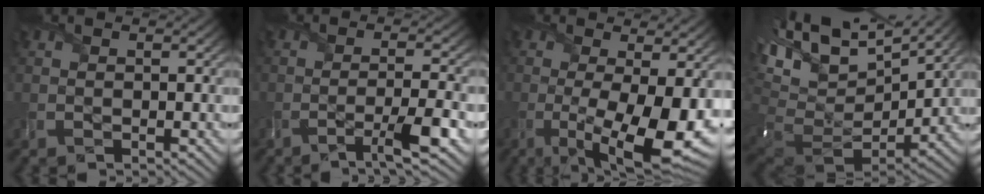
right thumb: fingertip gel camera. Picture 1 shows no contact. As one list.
[{"total": 5.7, "force": [-3.1, 0.7, 4.8], "torque": [-0.074, 0.008, -0.060]}, {"total": 12.2, "force": [-2.8, 3.5, 11.3], "torque": [-0.183, -0.013, -0.032]}, {"total": 17.3, "force": [5.3, 9.9, 13.2], "torque": [-0.250, 0.018, 0.152]}]